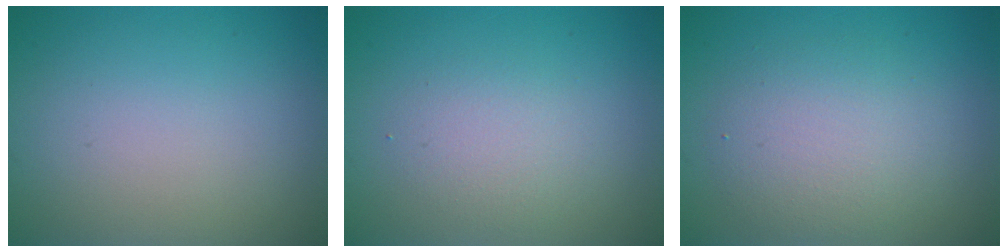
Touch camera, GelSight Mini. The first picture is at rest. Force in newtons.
{"total": 2.2, "press": 2.2, "slide": 0.2}
{"total": 3.9, "press": 3.9, "slide": 0.2}